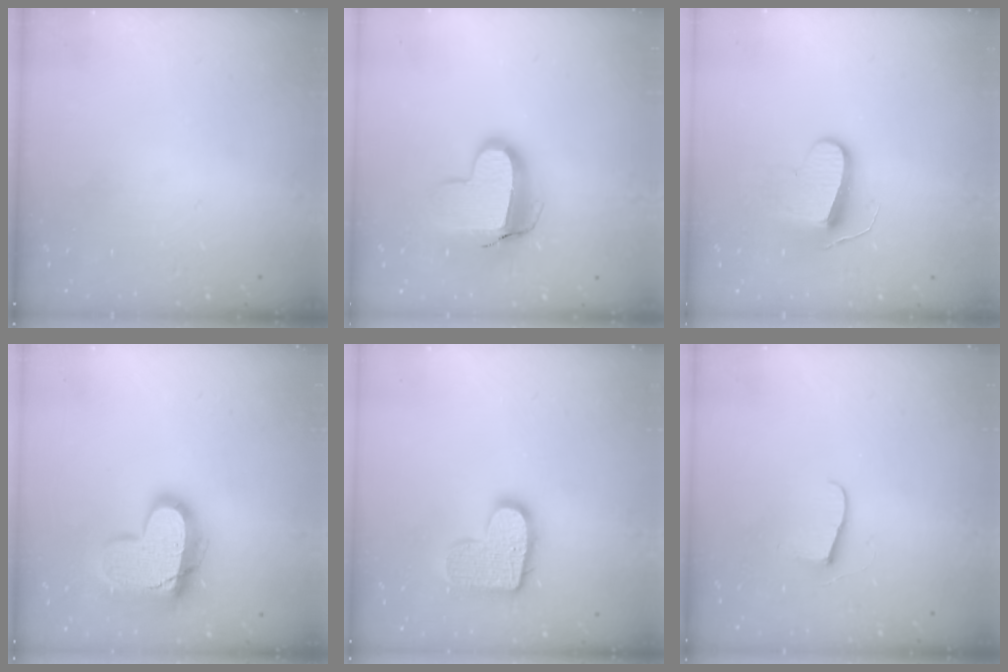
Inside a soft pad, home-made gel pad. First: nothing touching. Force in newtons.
{"total": 13.3, "press": 13.3, "slide": 0.9}
{"total": 9.2, "press": 9.2, "slide": 0.5}
{"total": 18.2, "press": 18.2, "slide": 1.4}
{"total": 13.5, "press": 13.5, "slide": 0.8}
{"total": 6.2, "press": 6.2, "slide": 0.5}